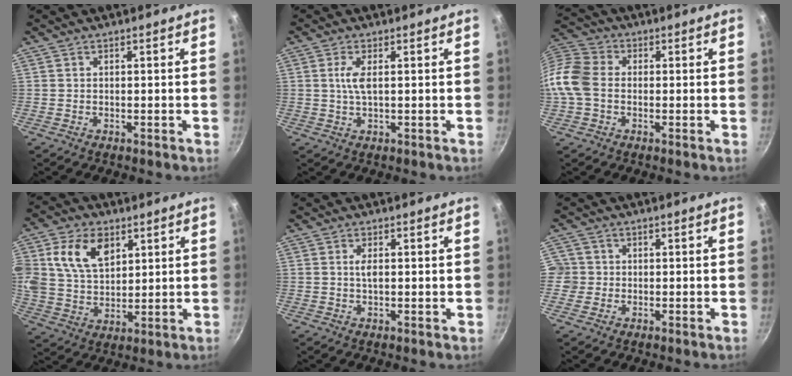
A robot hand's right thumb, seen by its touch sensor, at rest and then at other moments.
{"total": 3.3, "force": [0.5, 0.9, 3.1], "torque": [-0.073, 0.002, 0.011]}
{"total": 10.6, "force": [-1.3, 8.1, 6.7], "torque": [-0.127, 0.023, -0.047]}
{"total": 13.8, "force": [5.1, 9.3, 8.9], "torque": [-0.152, -0.006, 0.095]}
{"total": 2.0, "force": [0.3, 0.7, 1.8], "torque": [-0.031, 0.000, 0.004]}
{"total": 3.6, "force": [-0.4, 3.5, 0.6], "torque": [0.011, 0.010, -0.012]}